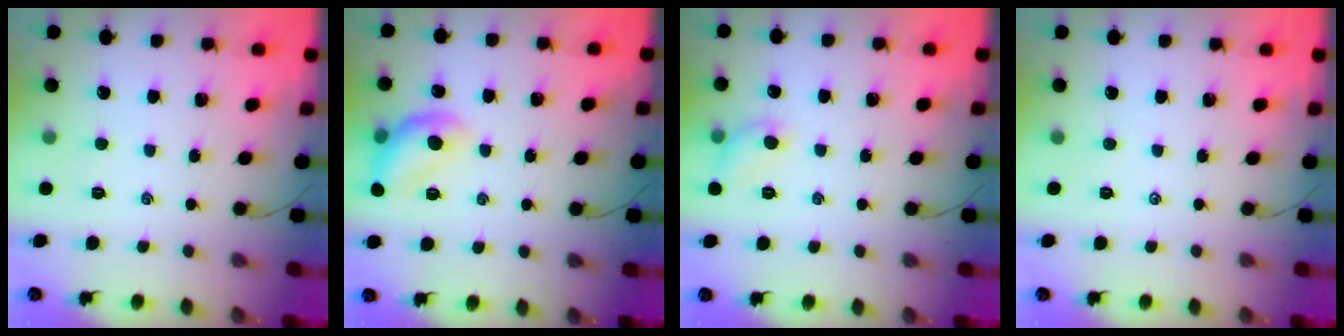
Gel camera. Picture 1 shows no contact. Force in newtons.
{"total": 12.6, "press": 12.6, "slide": 0.9}
{"total": 5.9, "press": 5.8, "slide": 1.0}
{"total": 0.0}